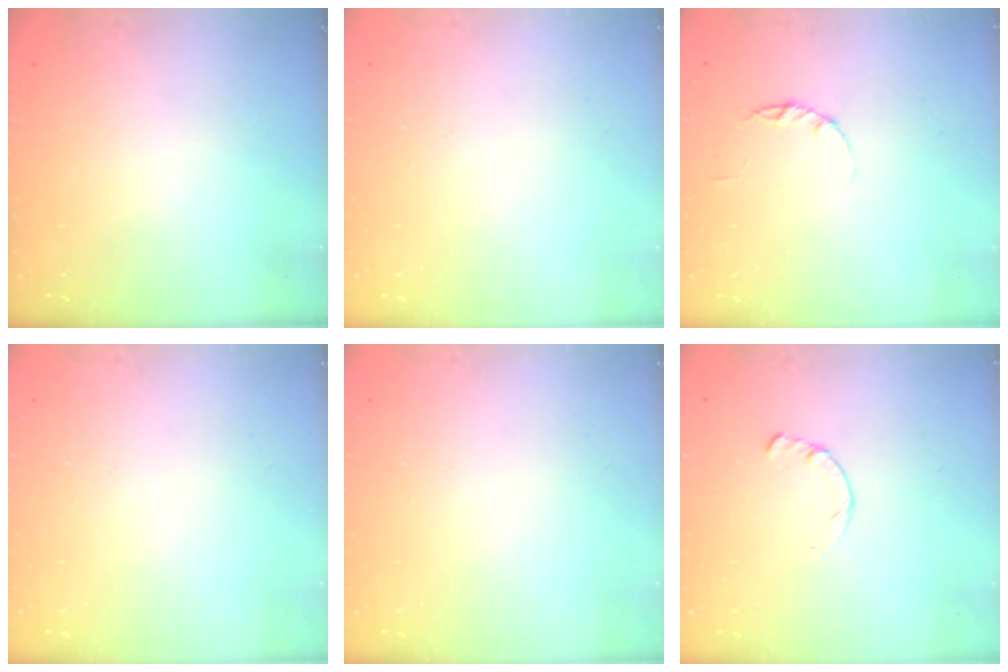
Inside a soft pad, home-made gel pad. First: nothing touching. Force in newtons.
{"total": 0.0}
{"total": 2.2, "press": 2.2, "slide": 0.4}
{"total": 0.0}
{"total": 0.0}
{"total": 2.2, "press": 2.2, "slide": 0.3}